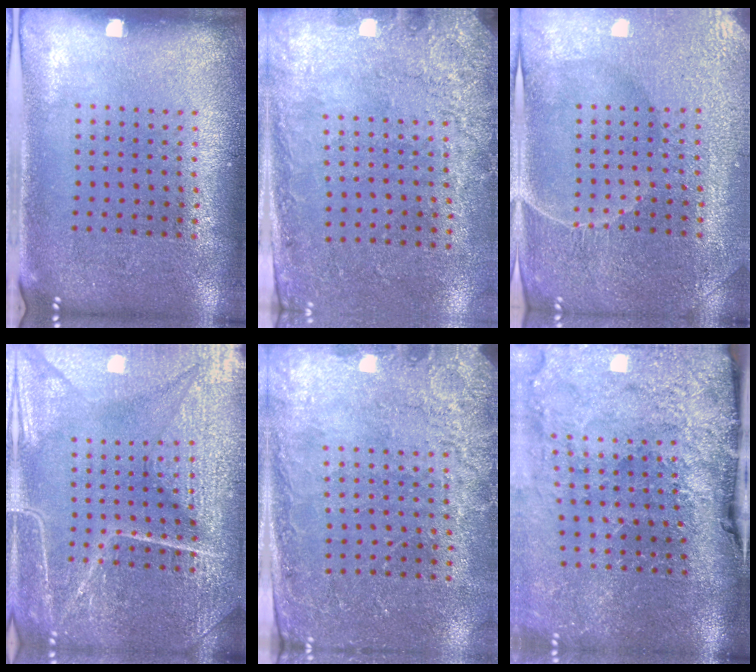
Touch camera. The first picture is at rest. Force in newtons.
{"total": 2.7, "press": 2.0, "slide": 1.8}
{"total": 4.1, "press": 3.9, "slide": 1.1}
{"total": 7.0, "press": 6.9, "slide": 0.8}
{"total": 2.5, "press": 2.4, "slide": 0.5}
{"total": 4.8, "press": 3.7, "slide": 3.0}